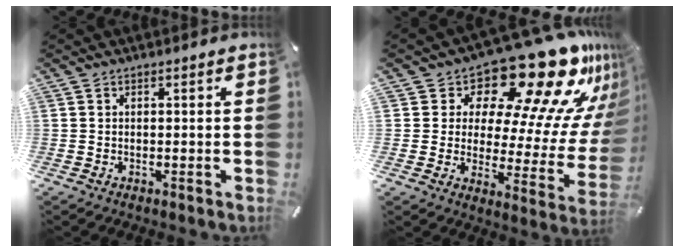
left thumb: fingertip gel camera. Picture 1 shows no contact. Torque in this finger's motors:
{"motor_torque": [1.78, 1.78, 0.80, -0.01, 0.08]}